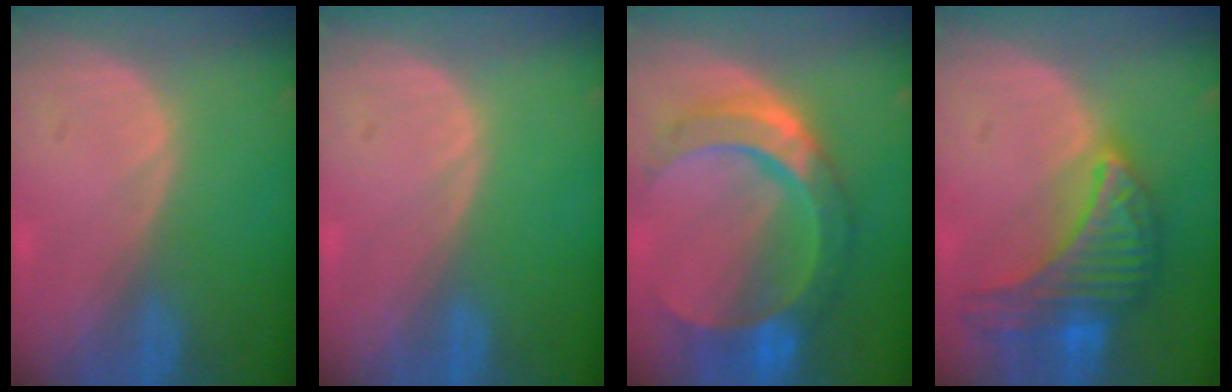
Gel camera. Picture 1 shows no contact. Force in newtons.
{"total": 0.0}
{"total": 10.4, "press": 10.4, "slide": 1.1}
{"total": 10.0, "press": 10.0, "slide": 0.5}